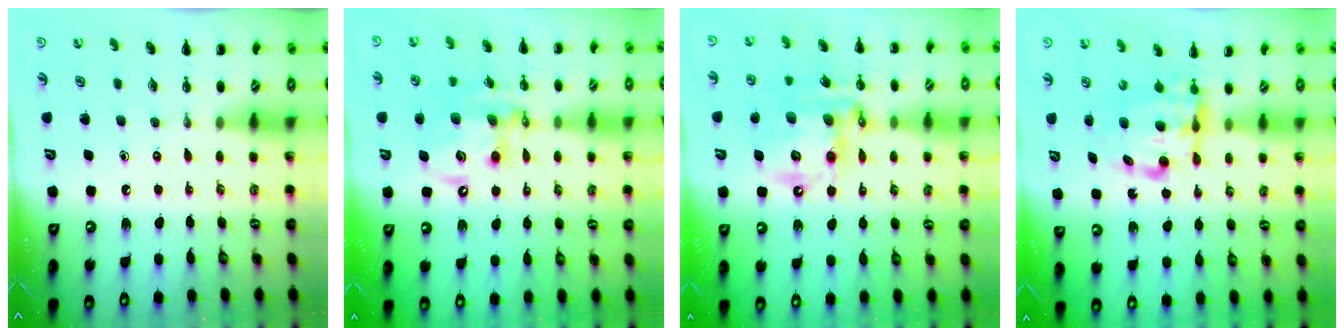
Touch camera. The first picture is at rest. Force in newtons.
{"total": 13.3, "press": 12.9, "slide": 3.4}
{"total": 17.5, "press": 17.2, "slide": 3.6}
{"total": 6.9, "press": 6.8, "slide": 1.1}